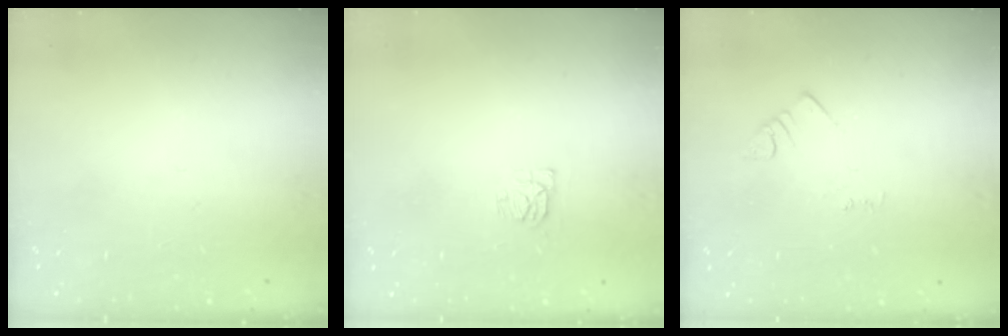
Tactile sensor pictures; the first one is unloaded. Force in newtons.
{"total": 4.9, "press": 4.8, "slide": 0.6}
{"total": 2.5, "press": 2.5, "slide": 0.4}